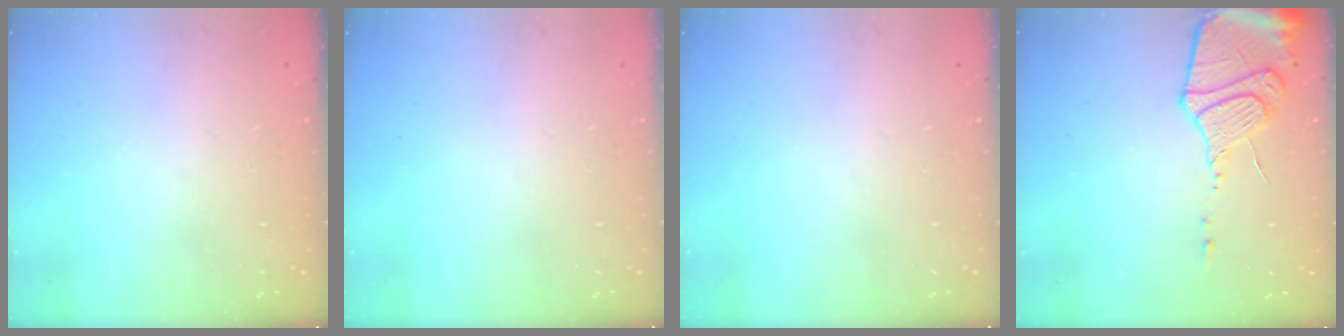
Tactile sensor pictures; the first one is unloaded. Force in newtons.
{"total": 0.0}
{"total": 0.0}
{"total": 13.9, "press": 13.8, "slide": 1.3}